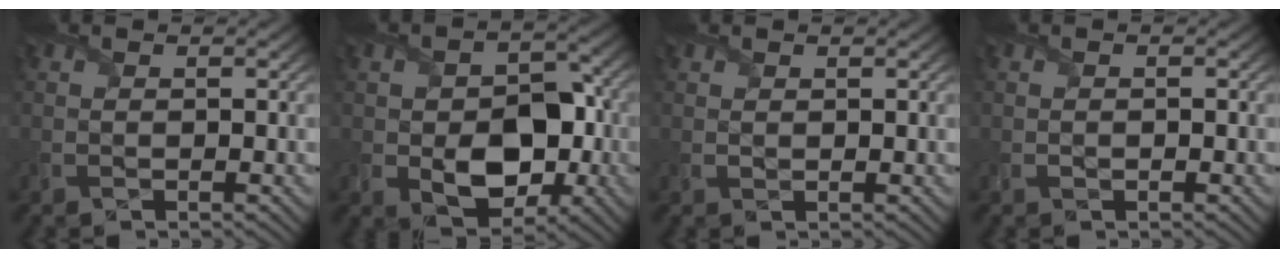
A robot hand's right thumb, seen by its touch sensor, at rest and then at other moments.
{"total": 8.0, "force": [-1.7, 5.4, 5.7], "torque": [-0.093, -0.015, -0.024]}
{"total": 0.7, "force": [0.5, 0.4, 0.2], "torque": [-0.006, -0.002, 0.013]}
{"total": 0.0}